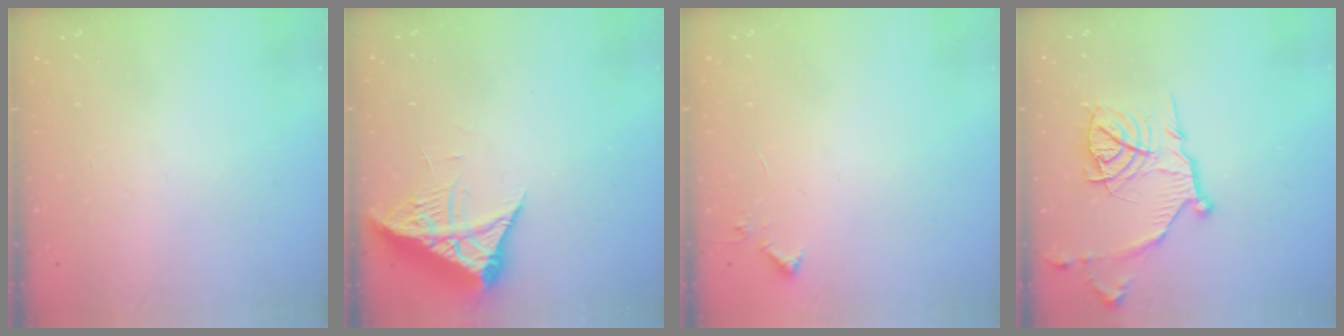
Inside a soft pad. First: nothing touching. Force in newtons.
{"total": 7.2, "press": 7.2, "slide": 0.8}
{"total": 3.8, "press": 3.8, "slide": 0.5}
{"total": 15.2, "press": 15.2, "slide": 1.1}